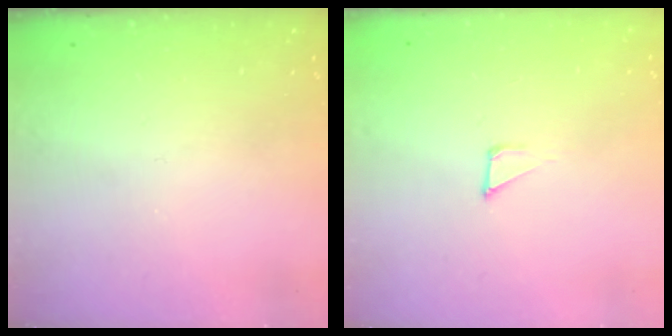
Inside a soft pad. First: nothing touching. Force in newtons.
{"total": 1.3, "press": 1.3, "slide": 0.0}